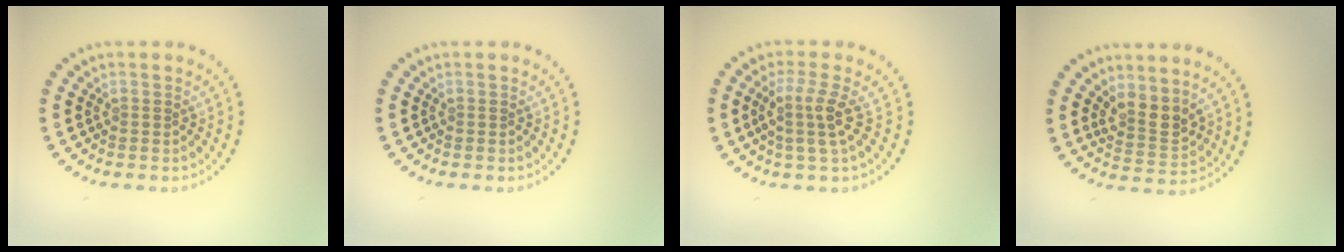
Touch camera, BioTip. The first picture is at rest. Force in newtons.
{"total": 0.0}
{"total": 2.9, "press": 2.2, "slide": 1.8}
{"total": 2.8, "press": 2.4, "slide": 1.4}